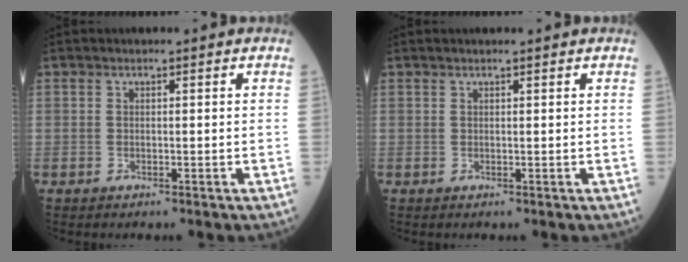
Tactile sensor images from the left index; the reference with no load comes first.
{"total": 1.3, "force": [1.2, -0.1, 0.6], "torque": [-0.008, 0.012, 0.021]}